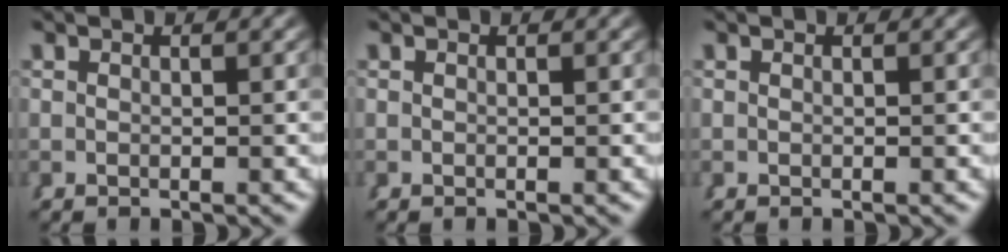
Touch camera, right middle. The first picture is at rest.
{"total": 0.0}
{"total": 0.0}